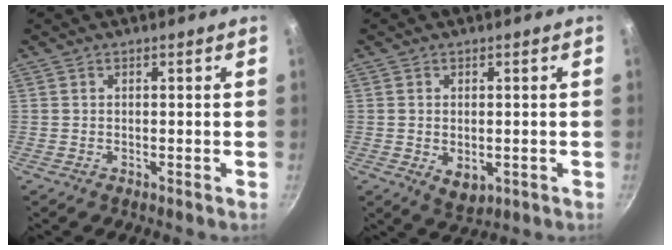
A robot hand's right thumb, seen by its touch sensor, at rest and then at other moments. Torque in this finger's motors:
{"motor_torque": [-0.63, 0.05, 0.28, 0.46, -0.03]}